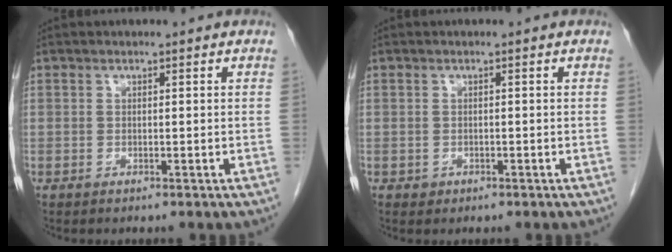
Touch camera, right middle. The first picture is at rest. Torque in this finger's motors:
{"motor_torque": [0.32, 0.08, -0.03, -0.01]}